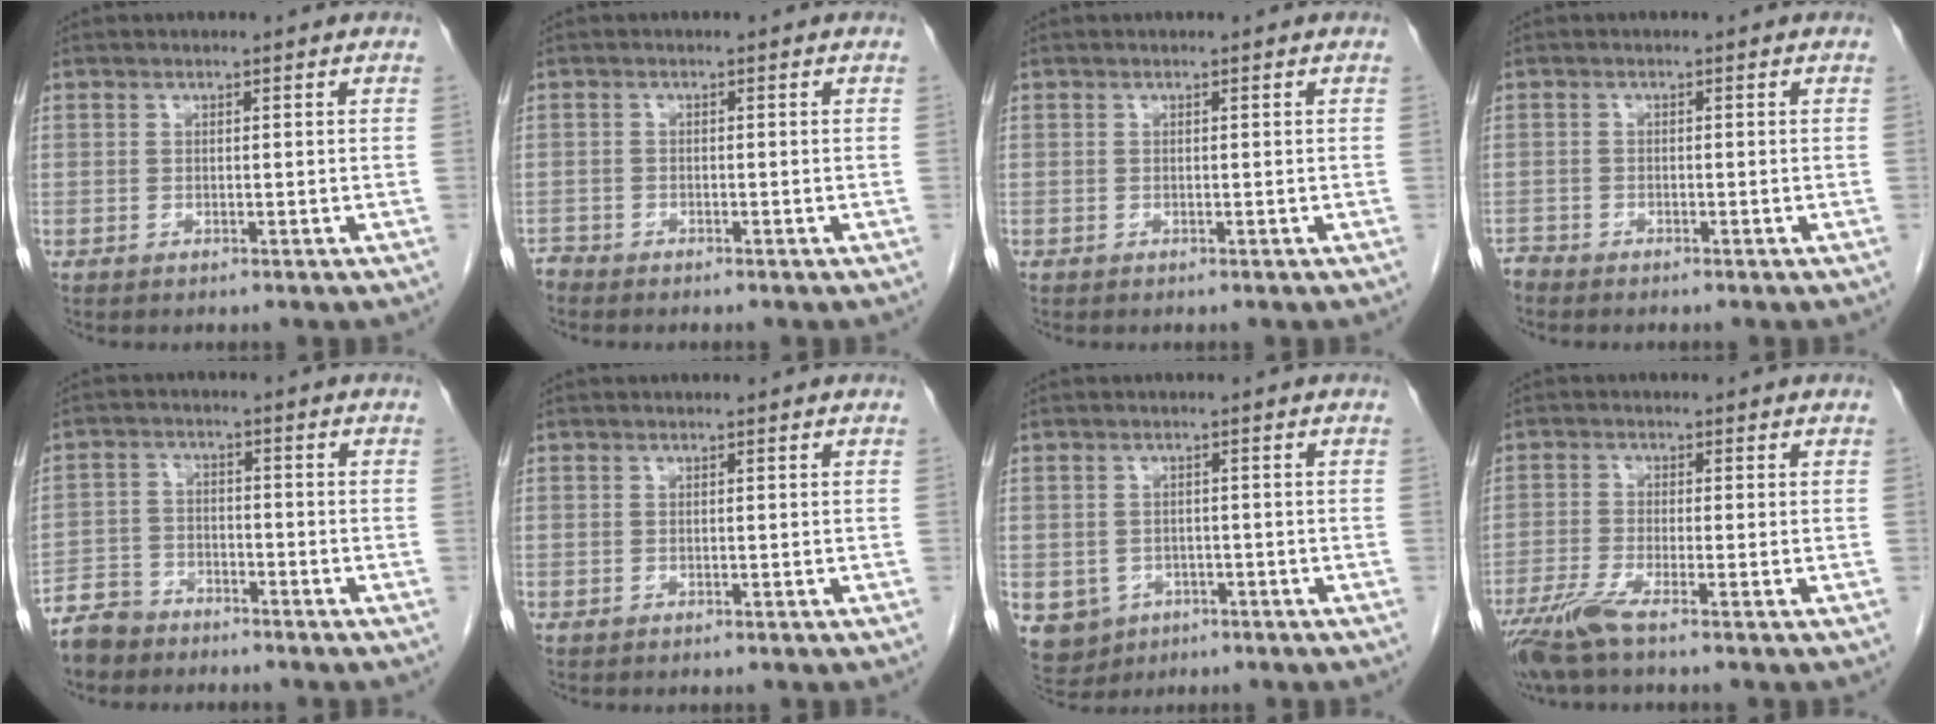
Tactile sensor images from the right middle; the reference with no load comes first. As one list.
[{"total": 1.1, "force": [-1.1, 0.1, -0.2], "torque": [0.003, -0.003, -0.022]}, {"total": 0.0}, {"total": 1.1, "force": [-1.1, 0.0, -0.2], "torque": [0.003, -0.004, -0.023]}, {"total": 5.6, "force": [-4.8, 2.8, 0.7], "torque": [-0.022, -0.005, -0.097]}, {"total": 0.0}, {"total": 7.0, "force": [-3.0, 6.0, 1.8], "torque": [-0.042, 0.003, -0.035]}, {"total": 4.8, "force": [-3.5, -0.3, 3.3], "torque": [-0.071, -0.015, -0.075]}]